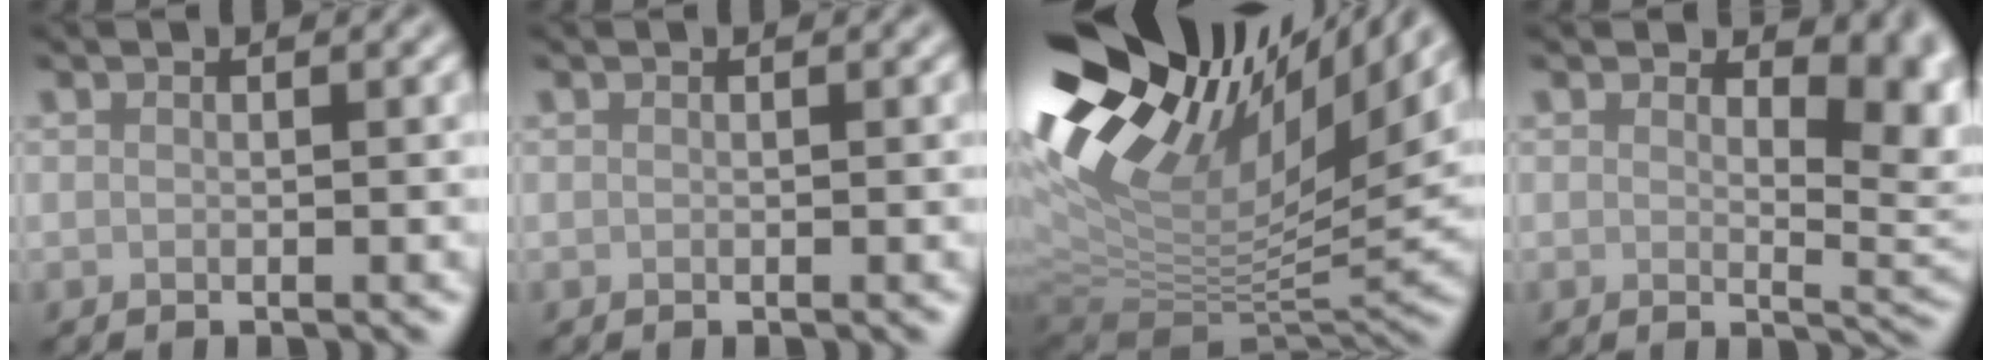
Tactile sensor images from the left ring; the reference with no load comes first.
{"total": 0.0}
{"total": 16.0, "force": [7.4, 7.5, 12.1], "torque": [-0.243, 0.023, 0.148]}
{"total": 4.6, "force": [1.8, 2.1, 3.6], "torque": [-0.040, -0.011, 0.024]}